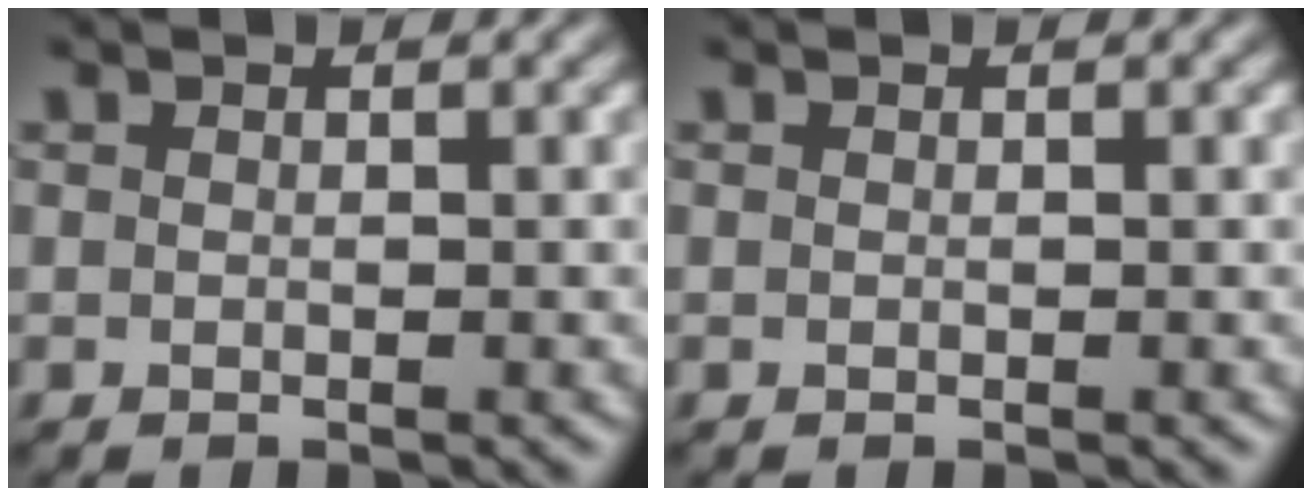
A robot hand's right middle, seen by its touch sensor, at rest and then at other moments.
{"total": 0.0}